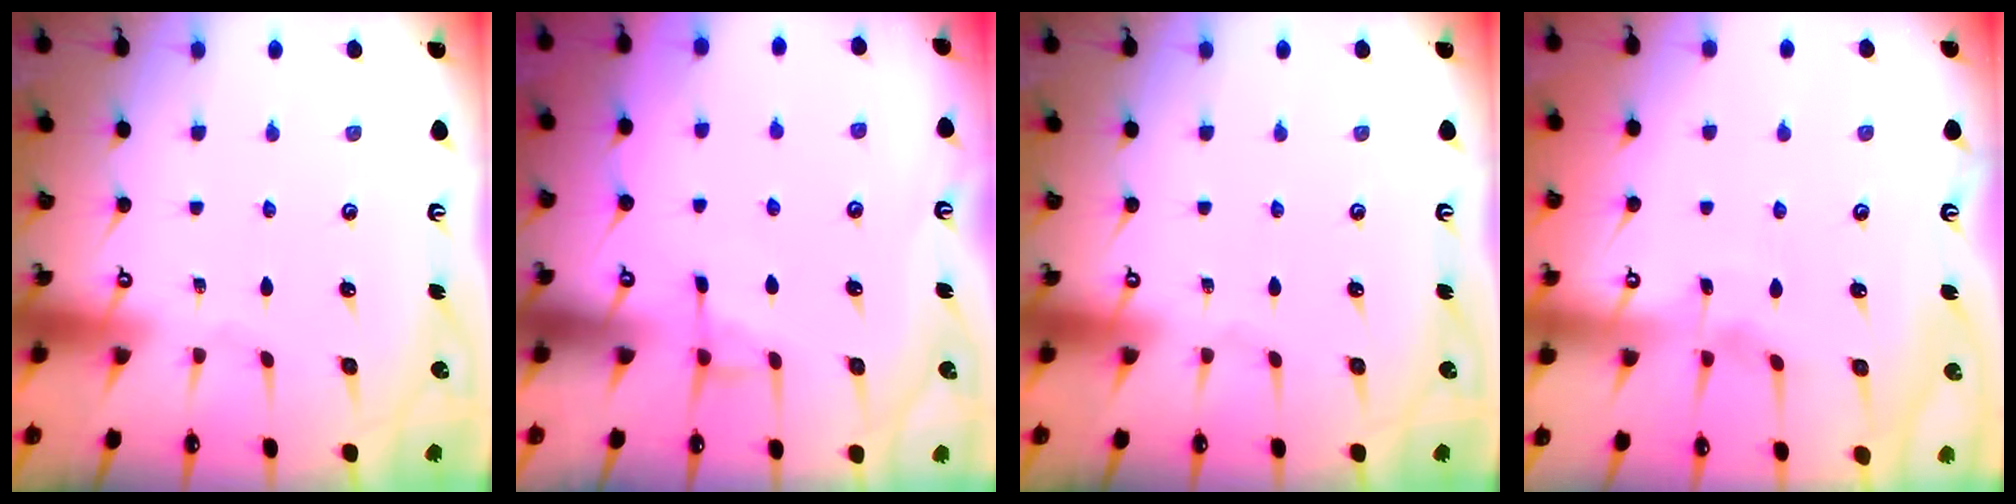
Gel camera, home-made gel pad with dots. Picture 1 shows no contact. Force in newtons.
{"total": 4.5, "press": 4.4, "slide": 0.8}
{"total": 0.0}
{"total": 3.0, "press": 3.0, "slide": 0.2}